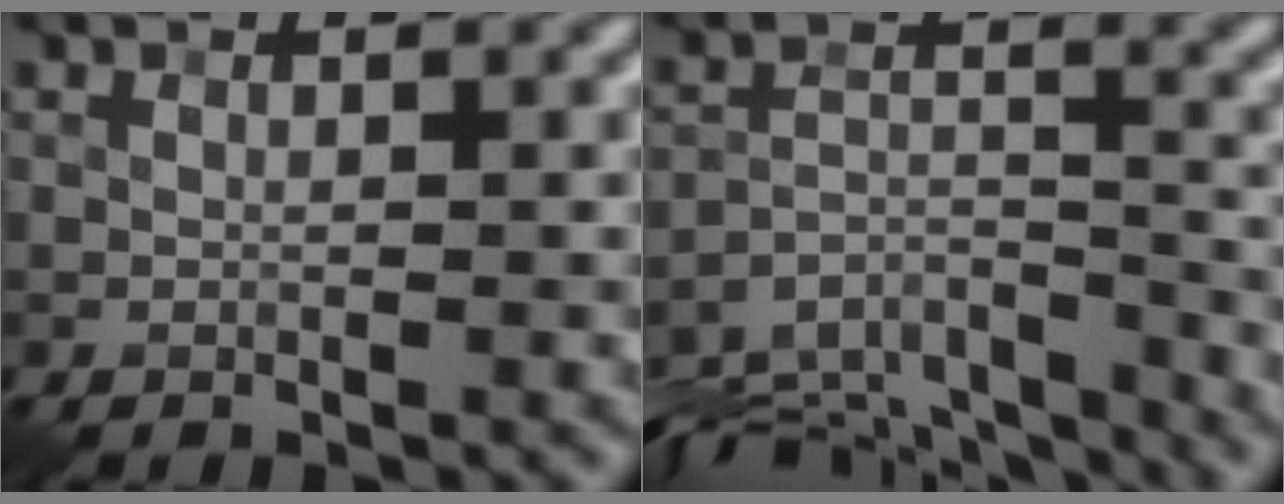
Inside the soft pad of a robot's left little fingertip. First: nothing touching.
{"total": 11.6, "force": [-10.5, 3.7, 3.4], "torque": [-0.068, -0.002, -0.150]}